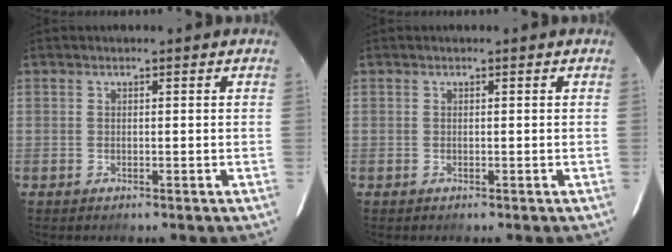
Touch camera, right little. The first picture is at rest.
{"total": 0.0}